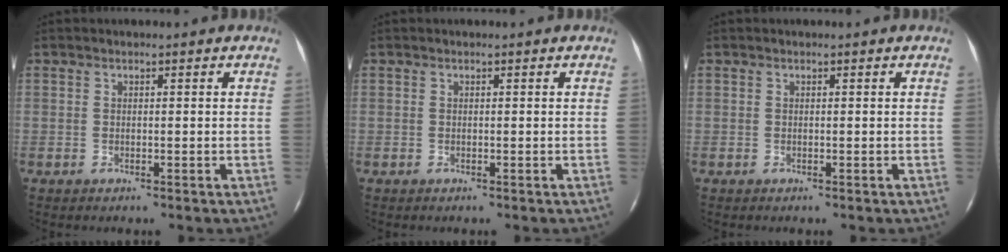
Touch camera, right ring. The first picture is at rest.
{"total": 0.0}
{"total": 0.0}